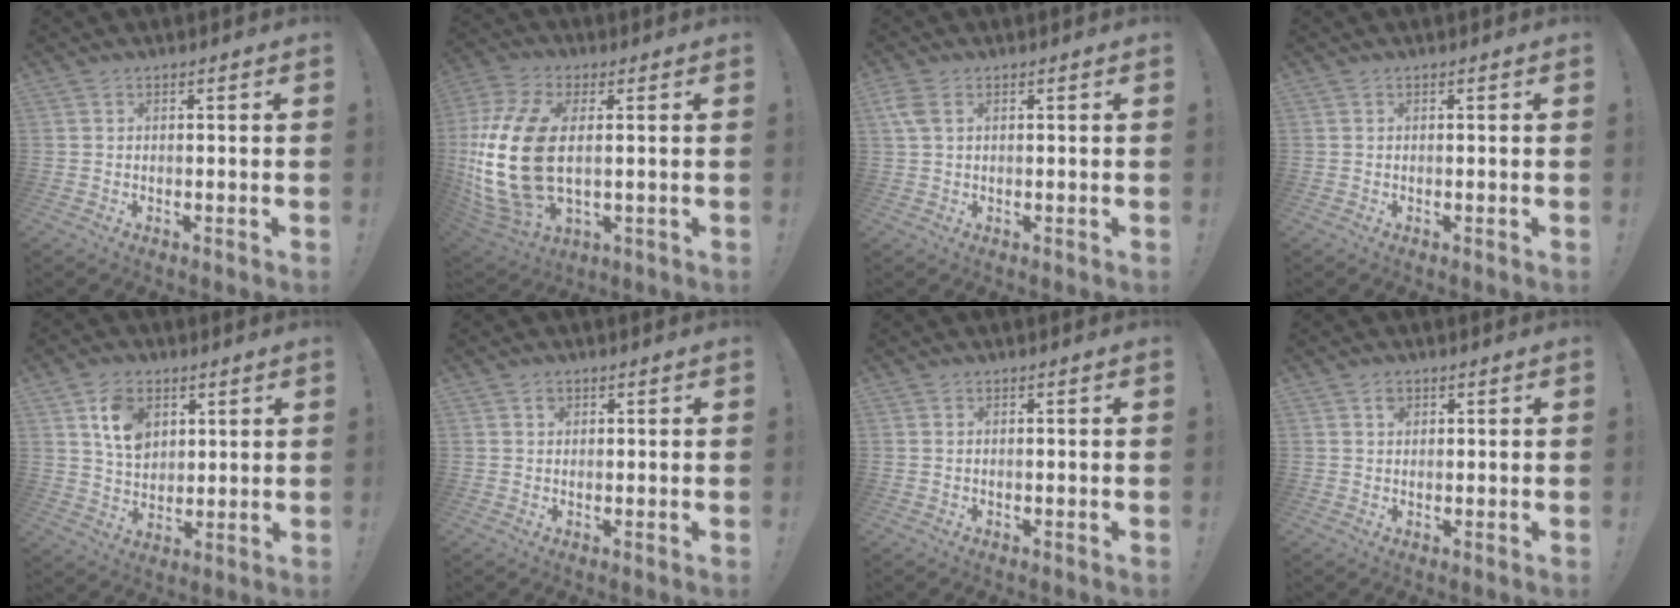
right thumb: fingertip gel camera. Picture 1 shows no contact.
{"total": 22.7, "force": [1.6, 12.9, 18.6], "torque": [-0.373, -0.011, 0.038]}
{"total": 3.8, "force": [1.3, 2.1, 2.9], "torque": [-0.073, 0.006, 0.025]}
{"total": 0.0}
{"total": 10.9, "force": [4.8, 8.0, 5.6], "torque": [-0.084, -0.011, 0.094]}
{"total": 1.3, "force": [0.6, 1.2, 0.3], "torque": [0.001, -0.002, 0.008]}
{"total": 0.0}
{"total": 1.8, "force": [0.7, 1.5, 0.7], "torque": [0.001, -0.003, 0.010]}